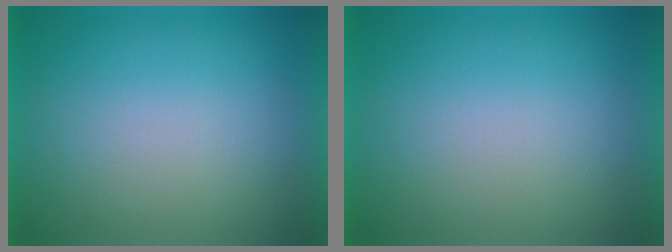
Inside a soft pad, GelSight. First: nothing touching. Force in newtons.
{"total": 0.0}